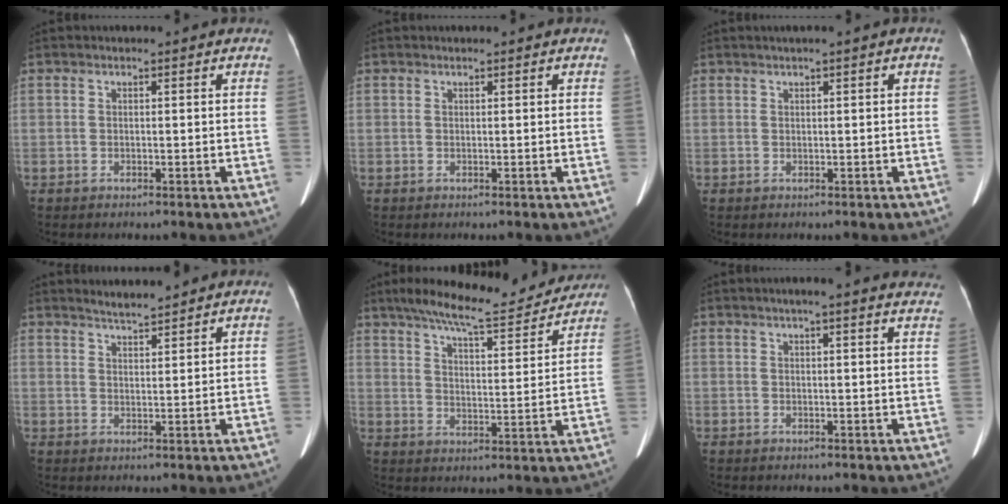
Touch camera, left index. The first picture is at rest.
{"total": 0.0}
{"total": 0.7, "force": [0.2, 0.0, 0.7], "torque": [-0.013, 0.006, 0.006]}
{"total": 2.9, "force": [2.8, 0.1, 0.8], "torque": [-0.020, 0.006, 0.050]}
{"total": 14.7, "force": [13.0, 2.1, 6.3], "torque": [-0.100, 0.002, 0.187]}
{"total": 10.2, "force": [8.9, 1.1, 4.8], "torque": [-0.048, 0.010, 0.084]}